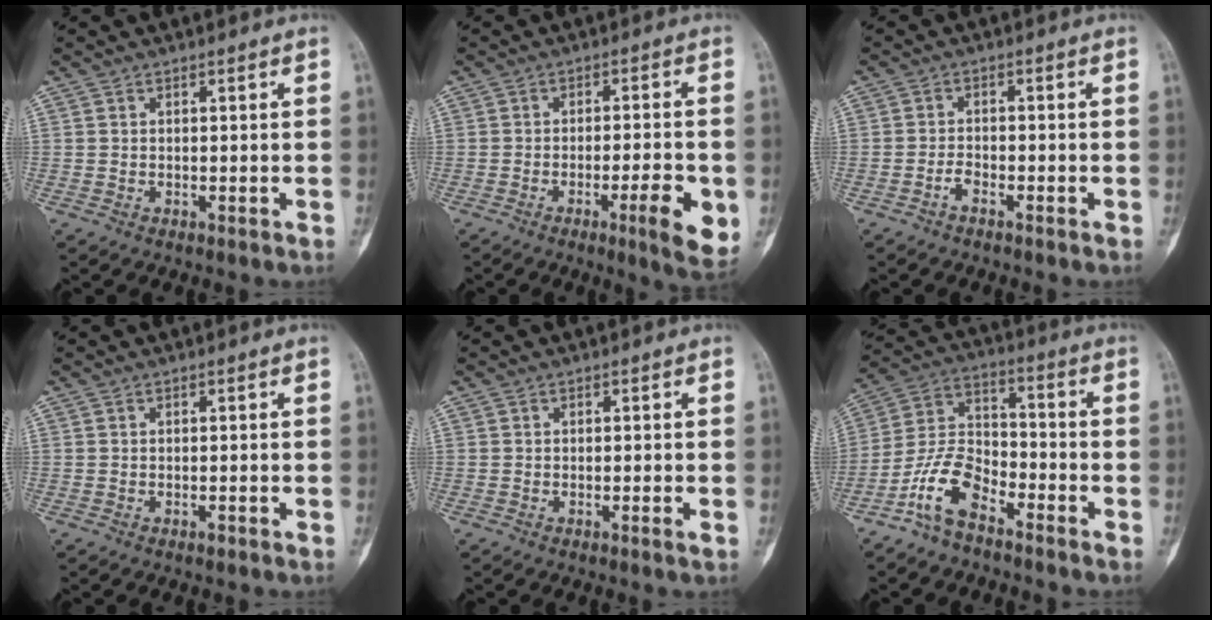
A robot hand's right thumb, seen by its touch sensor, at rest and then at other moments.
{"total": 9.0, "force": [-2.9, 1.5, 8.4], "torque": [-0.113, 0.000, -0.038]}
{"total": 1.8, "force": [-1.3, 0.6, 1.0], "torque": [-0.022, 0.010, -0.029]}
{"total": 0.7, "force": [-0.5, 0.2, 0.5], "torque": [-0.009, 0.004, -0.008]}
{"total": 1.1, "force": [-0.4, 0.0, 1.0], "torque": [-0.020, -0.003, -0.008]}
{"total": 10.3, "force": [-6.7, 4.8, 6.1], "torque": [-0.124, 0.056, -0.140]}